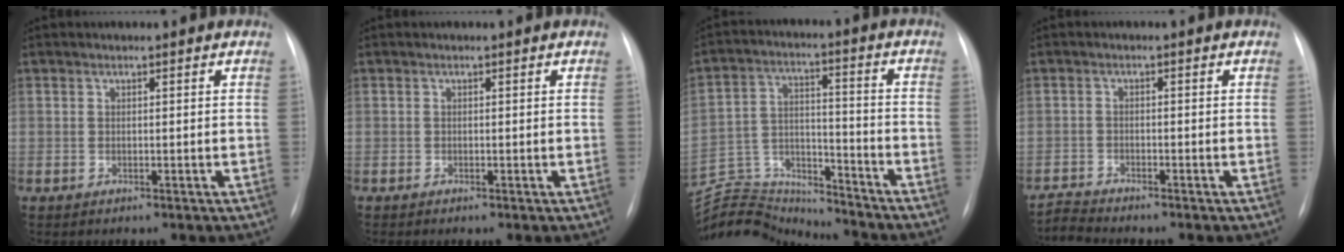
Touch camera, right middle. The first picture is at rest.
{"total": 0.0}
{"total": 17.7, "force": [-17.3, 3.2, 2.4], "torque": [-0.063, 0.034, -0.281]}
{"total": 2.6, "force": [-2.3, -0.9, -0.7], "torque": [0.011, -0.021, -0.046]}